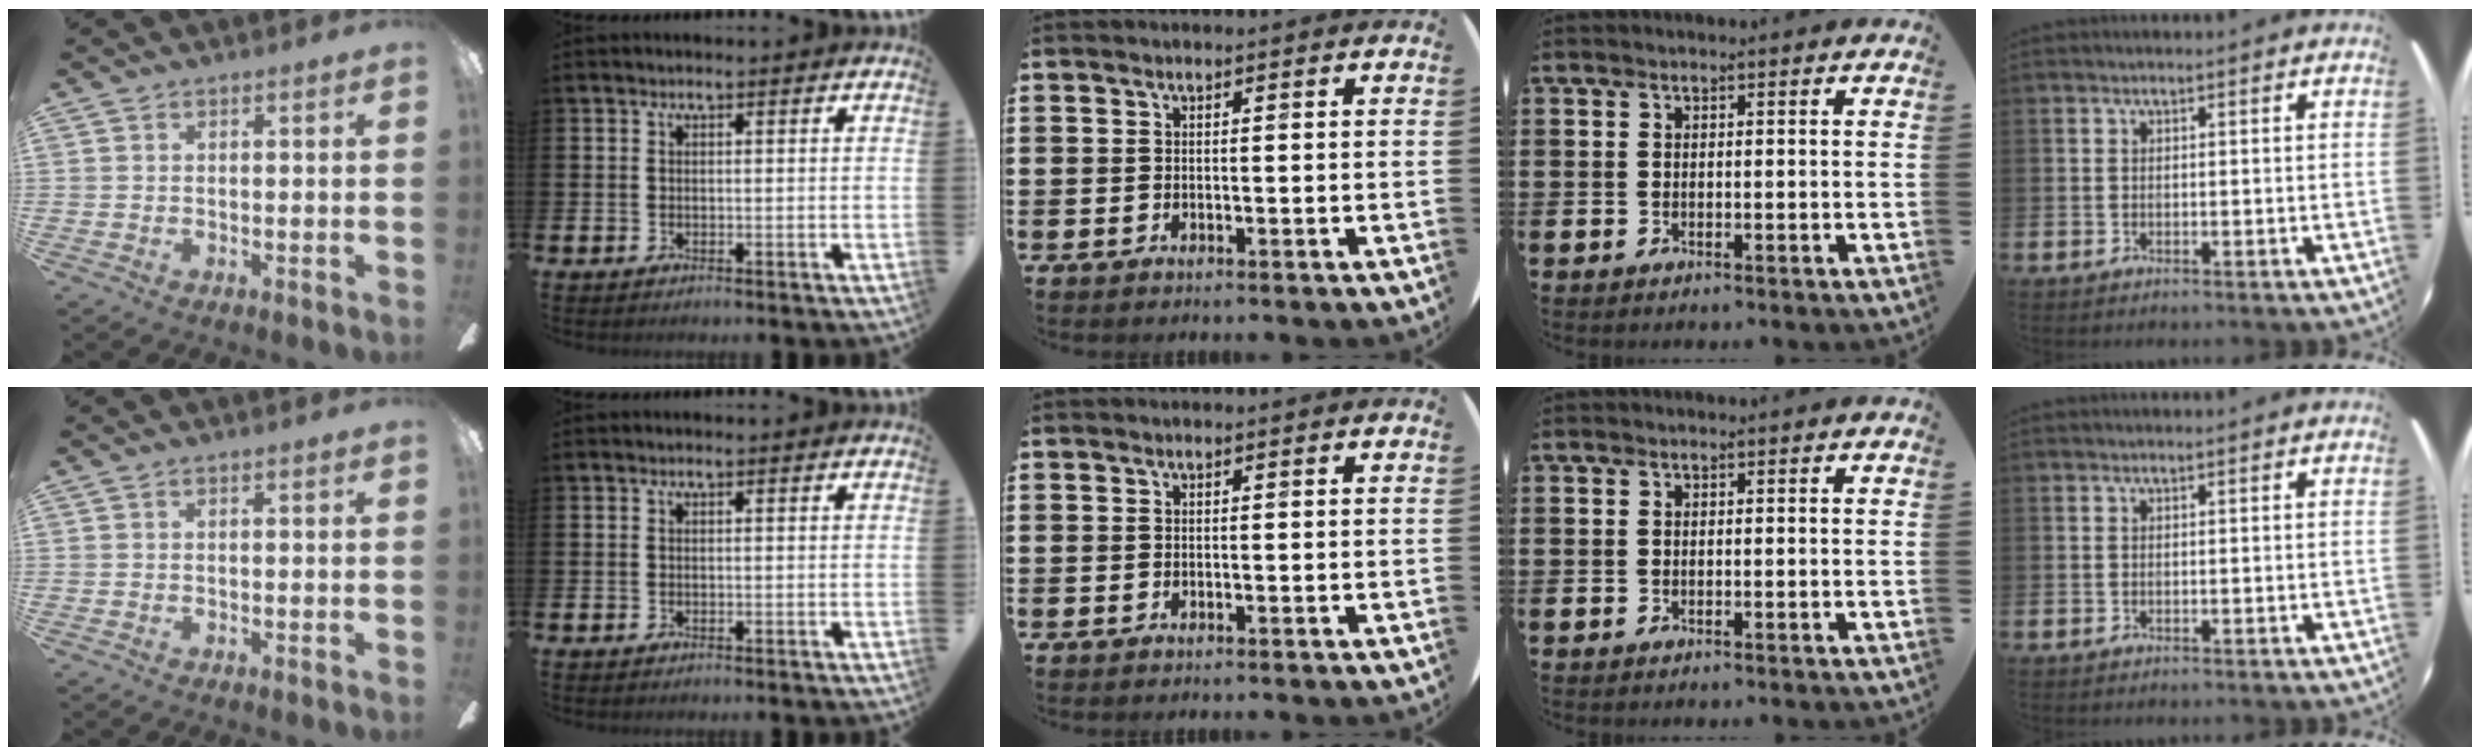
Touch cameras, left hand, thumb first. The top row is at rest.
{}